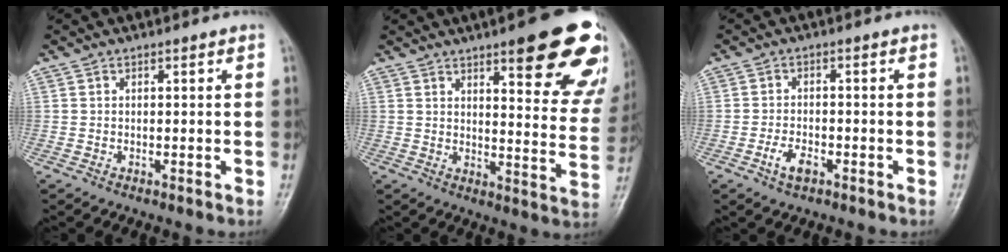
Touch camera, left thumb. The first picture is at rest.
{"total": 21.0, "force": [12.2, 5.6, 16.2], "torque": [-0.164, -0.051, 0.148]}
{"total": 3.7, "force": [-2.0, 1.8, 2.4], "torque": [-0.045, 0.011, -0.036]}